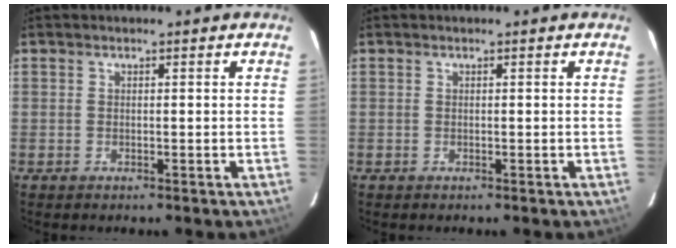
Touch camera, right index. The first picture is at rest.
{"total": 0.0}